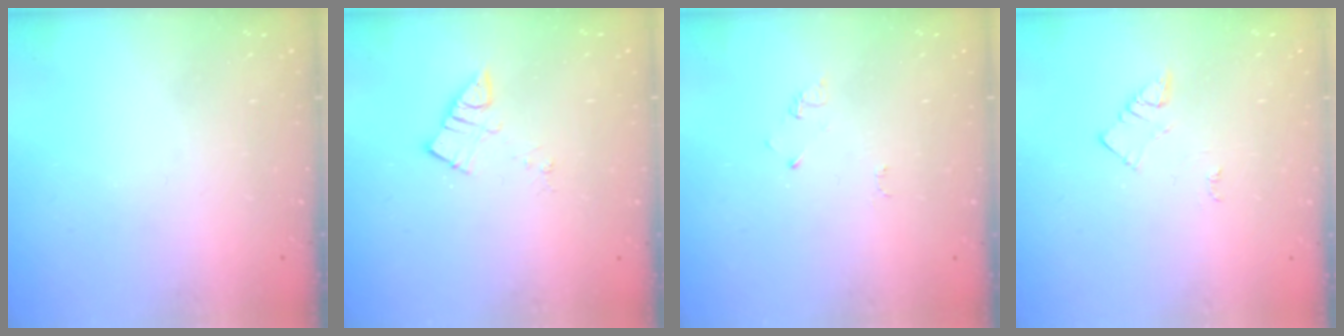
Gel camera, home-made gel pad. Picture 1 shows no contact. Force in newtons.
{"total": 5.0, "press": 5.0, "slide": 0.4}
{"total": 2.6, "press": 2.6, "slide": 0.4}
{"total": 3.1, "press": 3.1, "slide": 0.4}